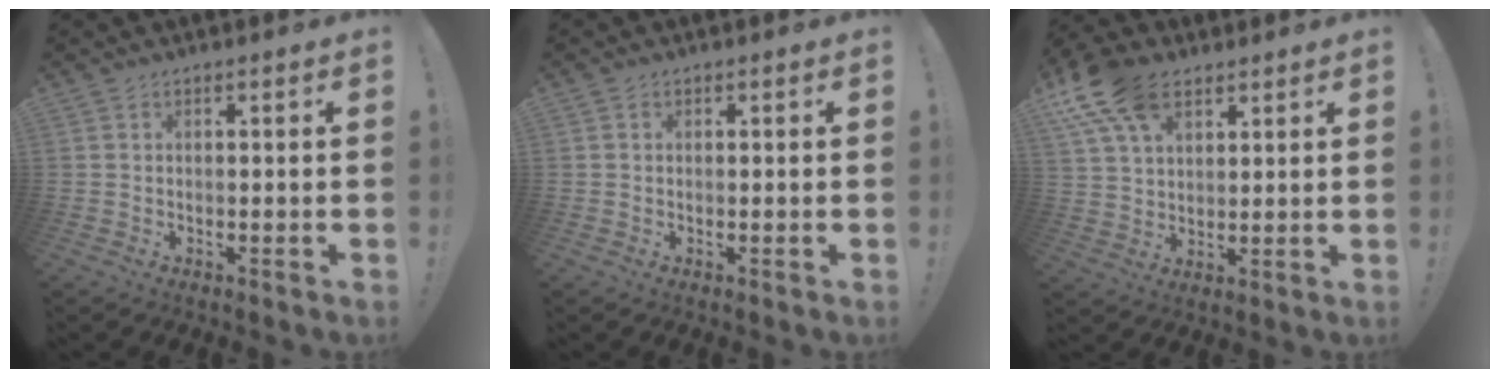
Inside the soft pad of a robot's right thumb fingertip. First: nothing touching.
{"total": 0.5, "force": [0.1, 0.5, 0.0], "torque": [-0.006, 0.004, 0.003]}
{"total": 14.3, "force": [8.0, 8.6, 8.1], "torque": [-0.150, -0.028, 0.152]}